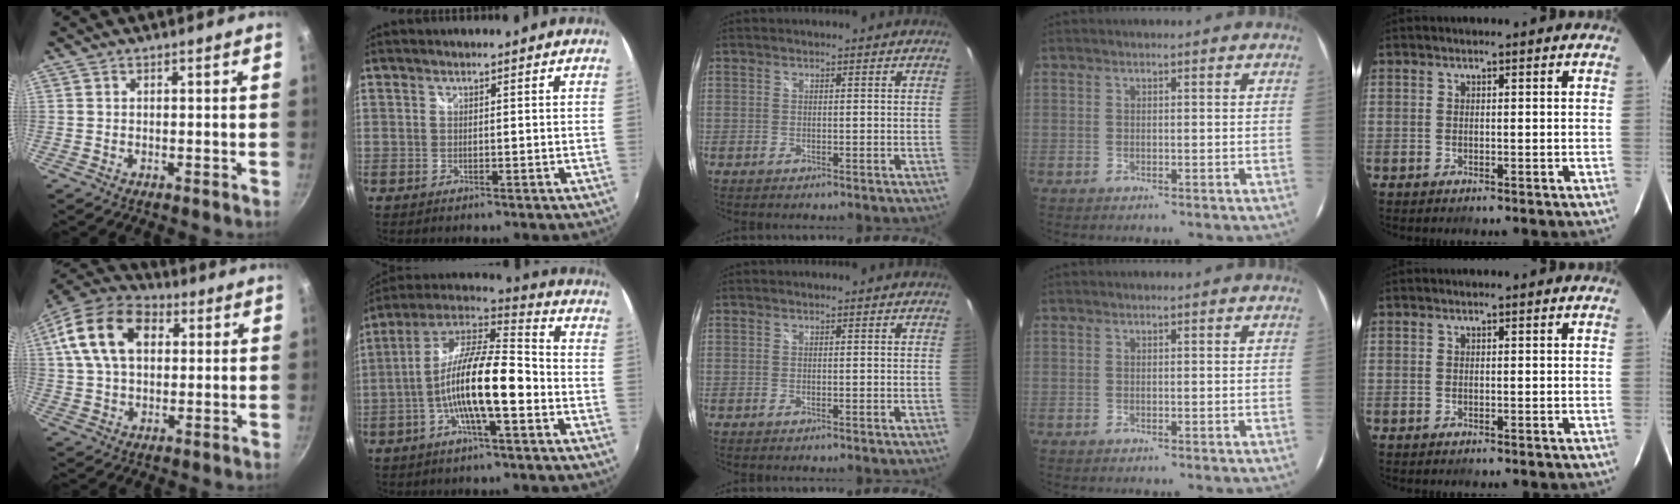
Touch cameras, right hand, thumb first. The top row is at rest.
{"thumb": {"total": 16.8, "force": [4.5, 11.2, 11.6], "torque": [-0.194, 0.019, 0.066]}, "index": {"total": 15.3, "force": [-4.2, 3.3, 14.3], "torque": [-0.260, 0.004, -0.085]}}